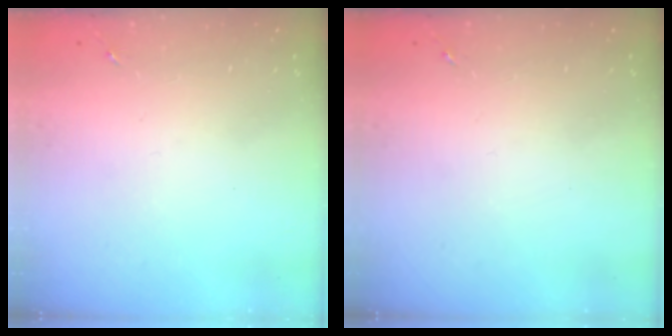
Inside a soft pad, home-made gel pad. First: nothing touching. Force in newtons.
{"total": 0.0}